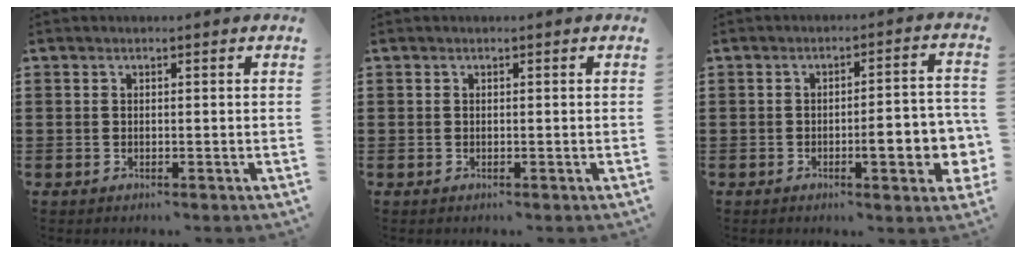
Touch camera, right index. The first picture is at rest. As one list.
[{"total": 0.0}, {"total": 7.2, "force": [-2.0, 1.9, 6.7], "torque": [-0.091, -0.007, -0.034]}]